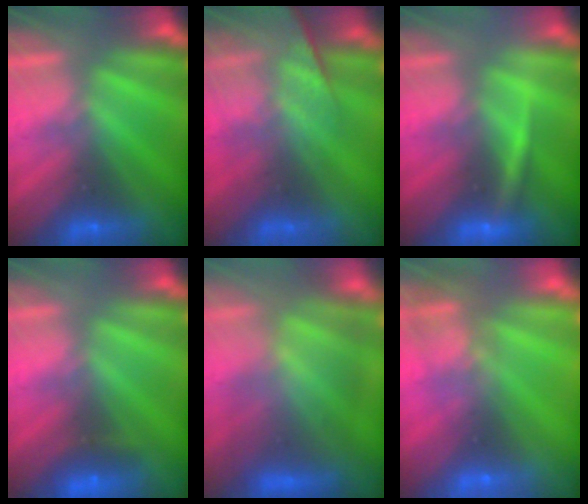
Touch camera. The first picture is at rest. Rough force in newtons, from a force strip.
{"total": 11.8}
{"total": 2.9}
{"total": 2.3}
{"total": 9.1}
{"total": 8.0}